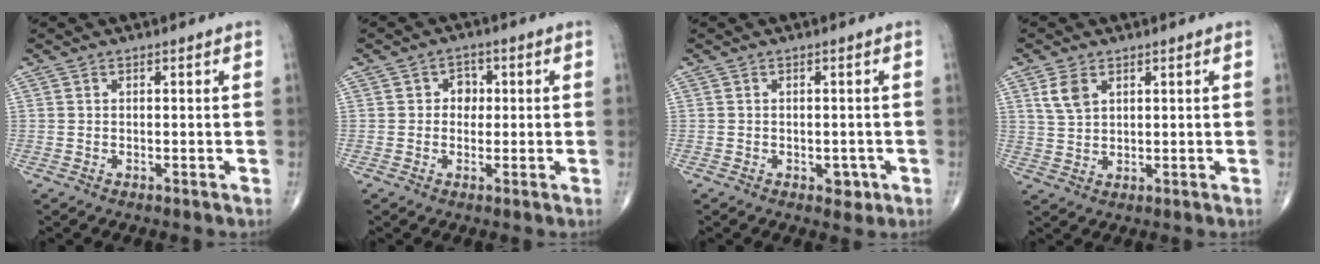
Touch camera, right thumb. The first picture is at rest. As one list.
[{"total": 3.2, "force": [0.3, 2.8, 1.6], "torque": [0.001, 0.007, -0.003]}, {"total": 2.4, "force": [-0.9, 1.6, 1.5], "torque": [-0.006, 0.002, -0.008]}, {"total": 4.5, "force": [2.1, 2.7, 2.8], "torque": [-0.052, -0.004, 0.048]}]